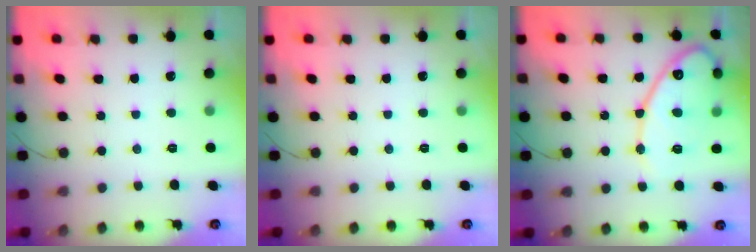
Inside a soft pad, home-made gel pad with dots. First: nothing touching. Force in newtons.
{"total": 0.0}
{"total": 14.9, "press": 14.8, "slide": 1.0}